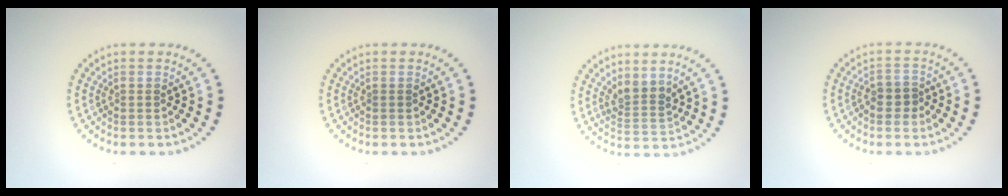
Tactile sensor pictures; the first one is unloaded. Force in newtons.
{"total": 0.0}
{"total": 2.3, "press": 1.9, "slide": 1.4}
{"total": 1.5, "press": 1.4, "slide": 0.7}